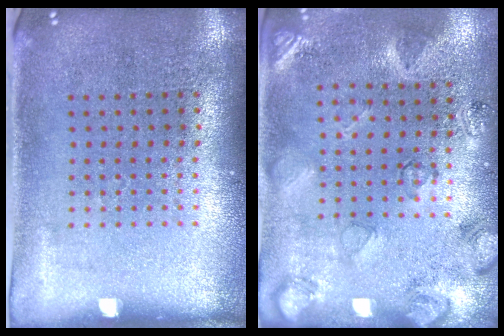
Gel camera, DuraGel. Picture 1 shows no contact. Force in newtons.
{"total": 2.6, "press": 1.7, "slide": 1.9}